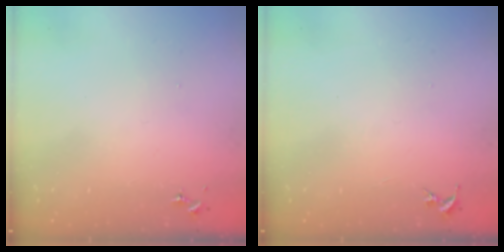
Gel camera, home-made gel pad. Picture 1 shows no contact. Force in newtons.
{"total": 0.0}